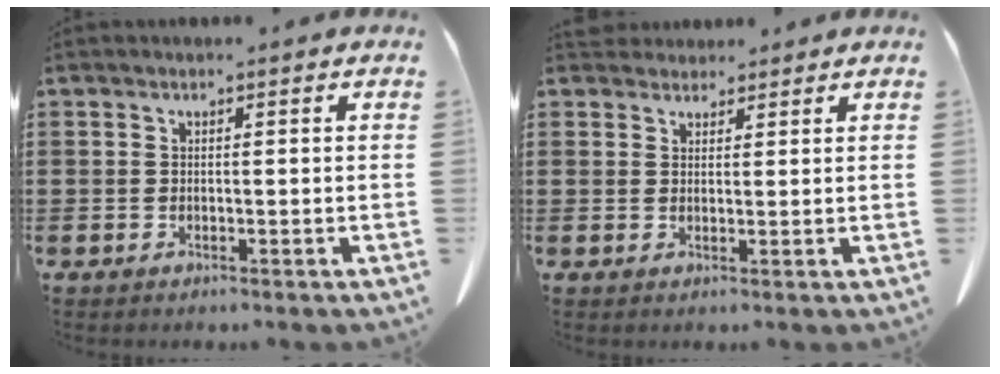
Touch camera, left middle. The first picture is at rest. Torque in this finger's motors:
{"motor_torque": [0.33, 0.42, -0.09, -0.02]}